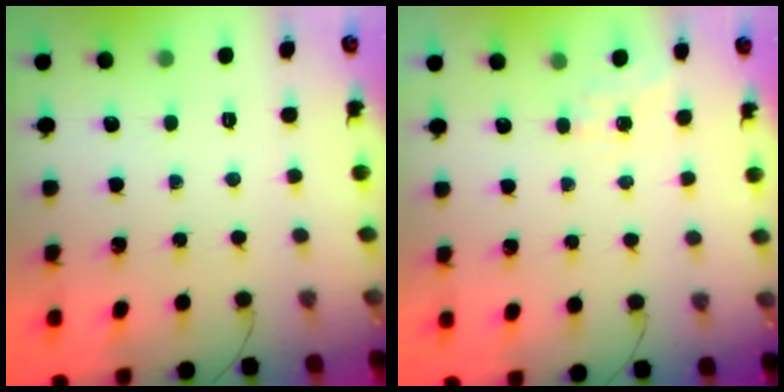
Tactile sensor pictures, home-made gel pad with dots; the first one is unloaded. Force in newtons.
{"total": 5.7, "press": 5.5, "slide": 1.5}